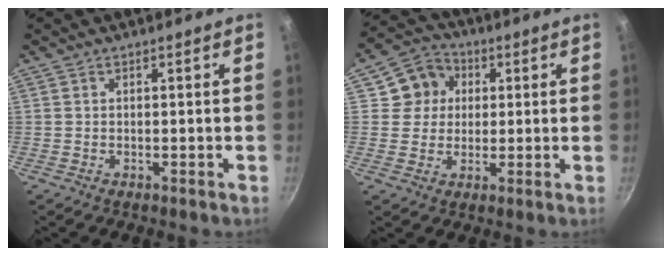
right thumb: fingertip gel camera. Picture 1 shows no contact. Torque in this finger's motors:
{"motor_torque": [-0.18, 0.20, 0.12, 0.17, -0.03]}